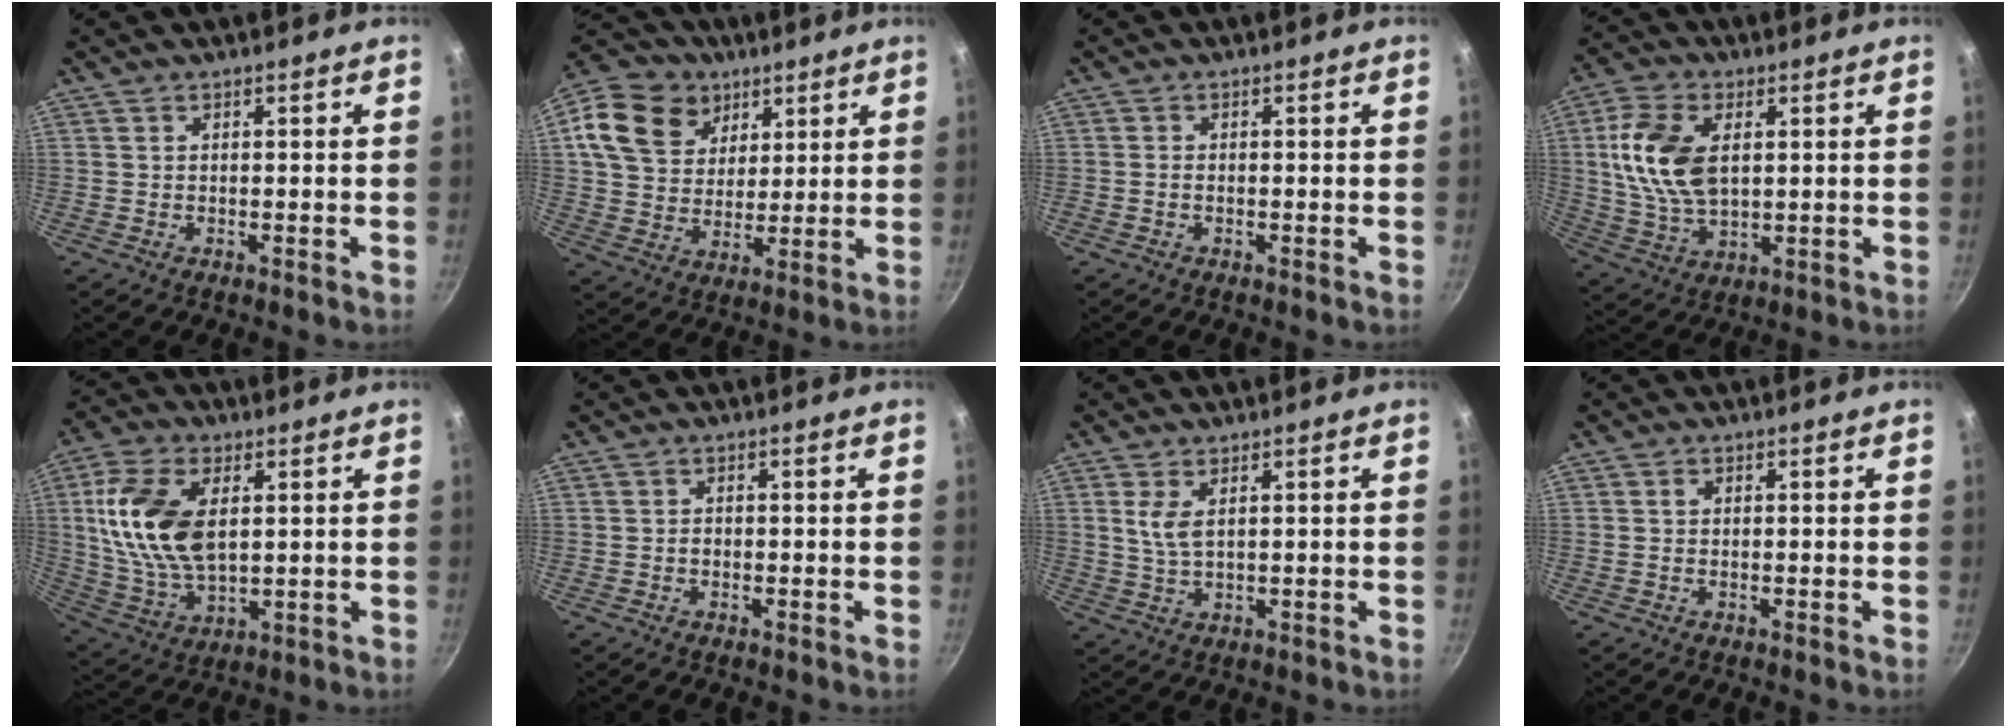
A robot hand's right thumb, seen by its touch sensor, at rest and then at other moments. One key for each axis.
{"total": 19.3, "fx": 8.5, "fy": 14.8, "fz": 8.9, "tx": -0.168, "ty": 0.004, "tz": 0.149}
{"total": 0.8, "fx": -0.3, "fy": 0.5, "fz": 0.5, "tx": -0.010, "ty": 0.004, "tz": -0.006}
{"total": 13.8, "fx": 2.5, "fy": 8.2, "fz": 10.8, "tx": -0.200, "ty": -0.008, "tz": 0.052}
{"total": 16.3, "fx": 3.2, "fy": 9.4, "fz": 12.9, "tx": -0.238, "ty": -0.009, "tz": 0.069}
{"total": 0.8, "fx": -0.2, "fy": 0.7, "fz": 0.4, "tx": -0.007, "ty": 0.004, "tz": -0.005}
{"total": 4.1, "fx": 1.4, "fy": 1.8, "fz": 3.4, "tx": -0.068, "ty": -0.011, "tz": 0.030}
{"total": 0.8, "fx": 0.1, "fy": 0.7, "fz": 0.4, "tx": -0.008, "ty": 0.005, "tz": 0.001}